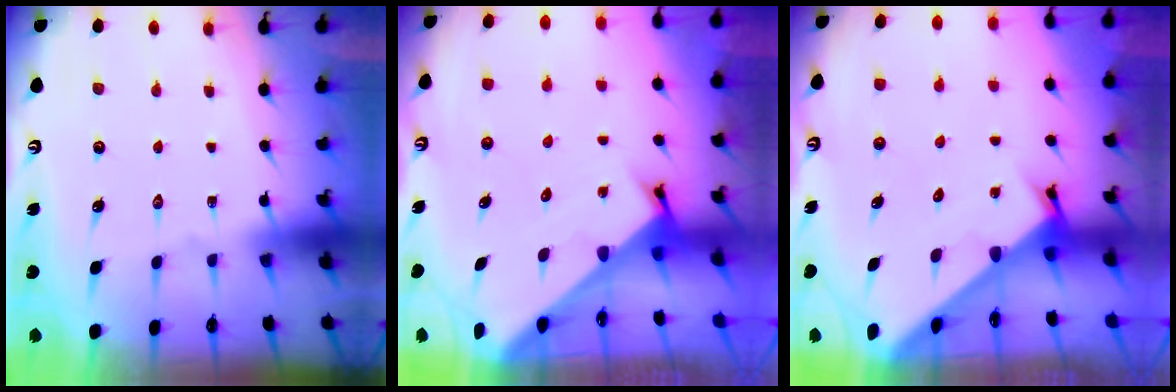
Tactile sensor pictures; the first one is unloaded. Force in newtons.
{"total": 2.5, "press": 2.5, "slide": 0.2}
{"total": 2.3, "press": 2.3, "slide": 0.1}